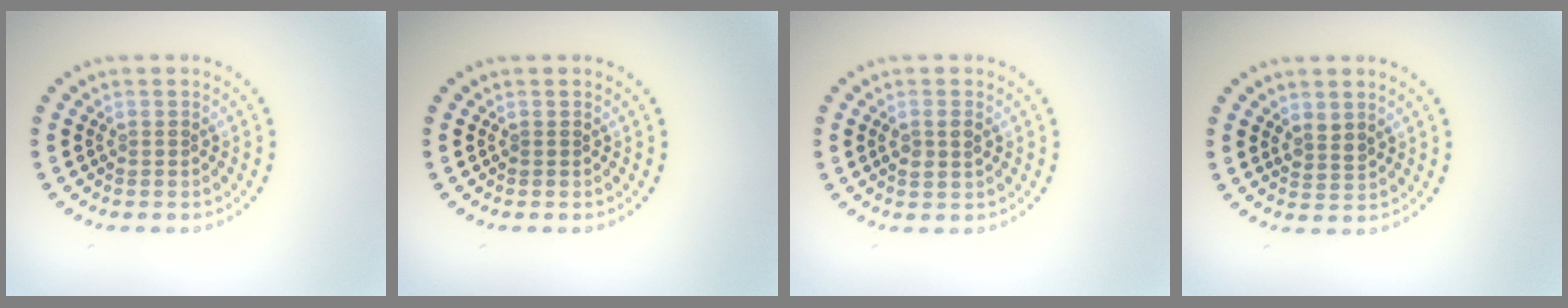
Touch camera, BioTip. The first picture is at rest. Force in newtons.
{"total": 0.0}
{"total": 1.6, "press": 1.5, "slide": 0.3}
{"total": 1.4, "press": 1.2, "slide": 0.6}